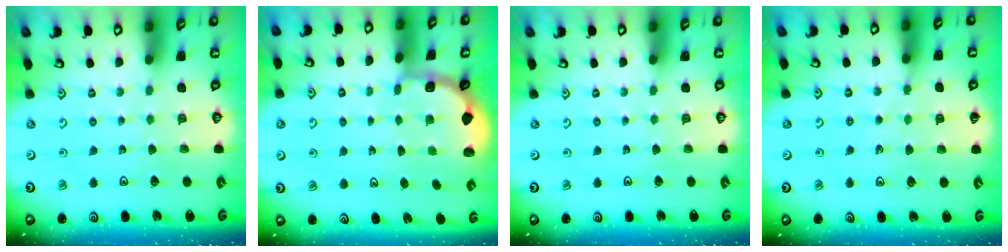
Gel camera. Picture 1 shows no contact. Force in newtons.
{"total": 1.9, "press": 1.8, "slide": 0.7}
{"total": 0.0}
{"total": 4.9, "press": 4.7, "slide": 1.6}